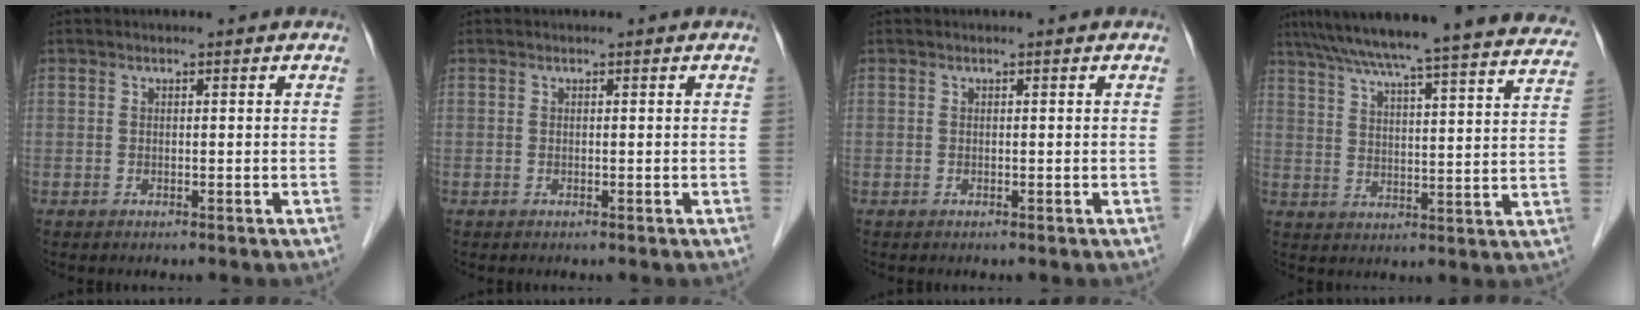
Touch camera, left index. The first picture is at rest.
{"total": 0.0}
{"total": 0.0}
{"total": 31.1, "force": [28.2, 1.6, 13.1], "torque": [-0.210, -0.043, 0.350]}